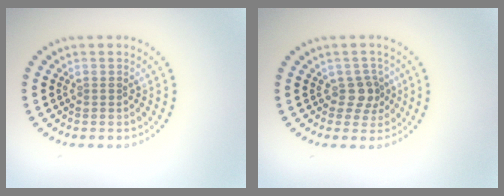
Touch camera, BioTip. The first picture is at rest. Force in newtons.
{"total": 2.0, "press": 1.6, "slide": 1.2}